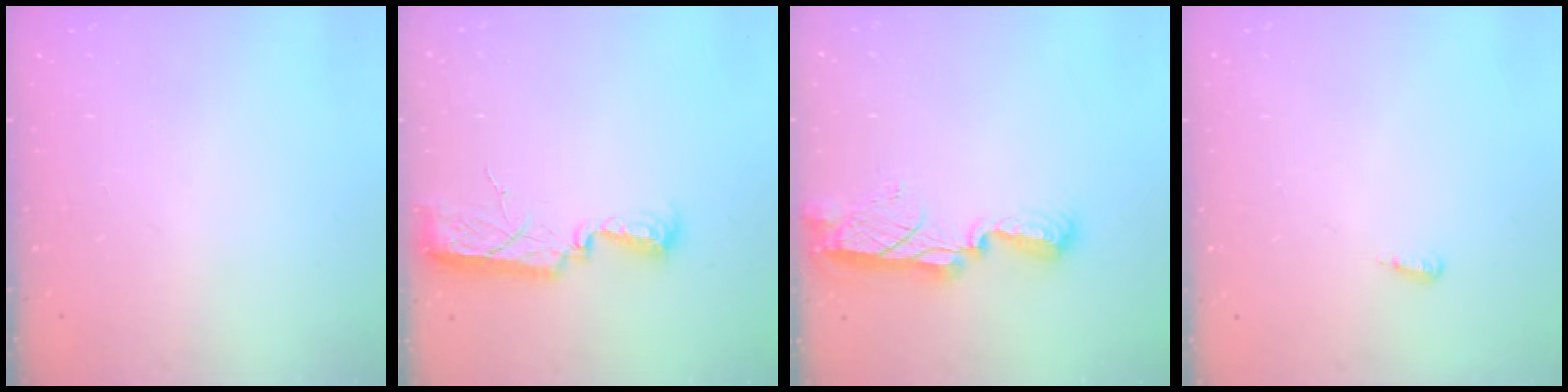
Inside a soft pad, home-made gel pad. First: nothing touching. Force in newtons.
{"total": 10.7, "press": 9.0, "slide": 5.8}
{"total": 8.9, "press": 8.9, "slide": 0.5}
{"total": 3.6, "press": 2.7, "slide": 2.5}